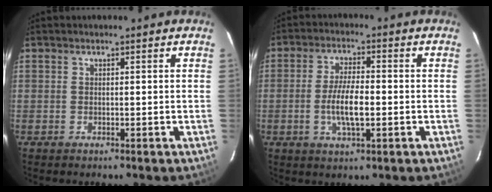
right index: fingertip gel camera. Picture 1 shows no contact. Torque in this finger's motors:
{"motor_torque": [0.90, -0.71, 0.64, 0.14]}